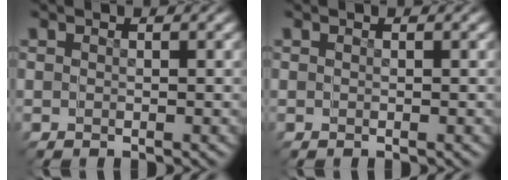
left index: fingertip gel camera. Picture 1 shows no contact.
{"total": 0.0}